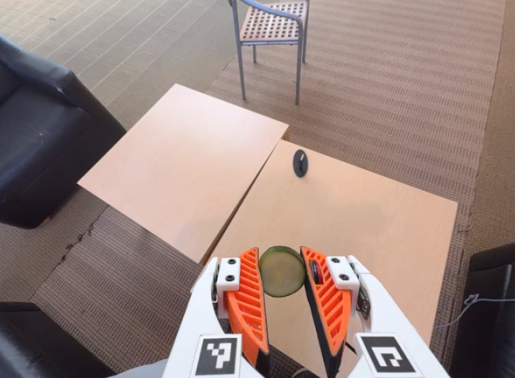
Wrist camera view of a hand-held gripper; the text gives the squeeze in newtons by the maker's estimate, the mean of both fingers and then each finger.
{"total": 10.2, "left": 10.3, "right": 10.2}